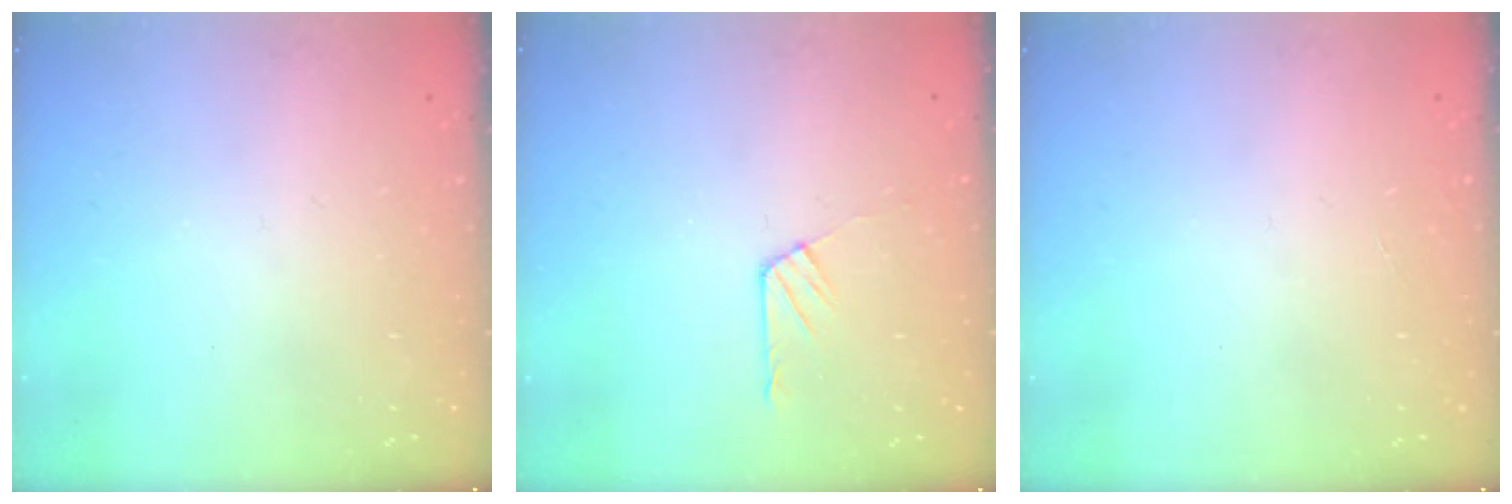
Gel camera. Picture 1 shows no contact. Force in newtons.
{"total": 5.5, "press": 5.5, "slide": 1.0}
{"total": 0.0}